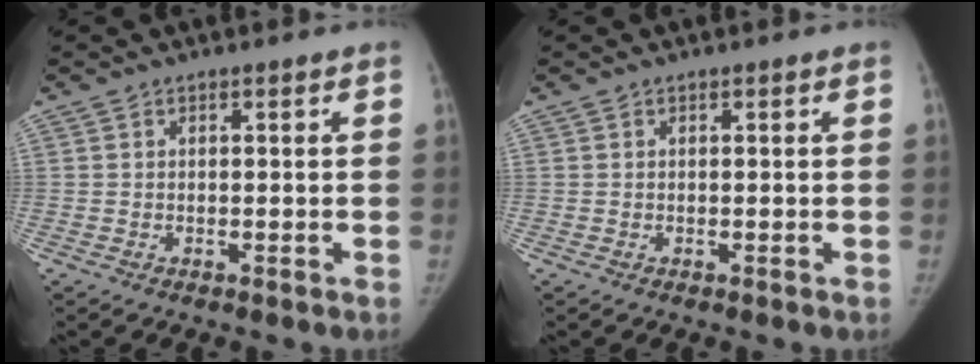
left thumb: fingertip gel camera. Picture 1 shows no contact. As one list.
[{"total": 0.0}]